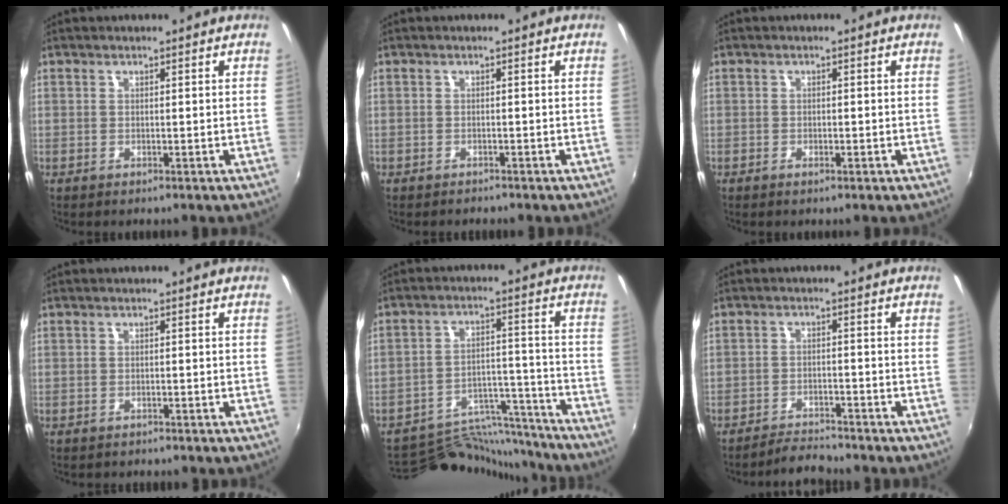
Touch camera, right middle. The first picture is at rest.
{"total": 1.0, "force": [-0.9, 0.3, -0.1], "torque": [-0.002, -0.001, -0.015]}
{"total": 0.7, "force": [-0.2, 0.1, 0.7], "torque": [-0.009, -0.005, -0.005]}
{"total": 0.5, "force": [-0.5, 0.1, 0.1], "torque": [-0.005, -0.004, -0.007]}
{"total": 15.0, "force": [-14.6, 3.0, 1.8], "torque": [-0.039, 0.038, -0.218]}
{"total": 4.6, "force": [-4.6, 0.3, 0.6], "torque": [-0.031, -0.006, -0.078]}